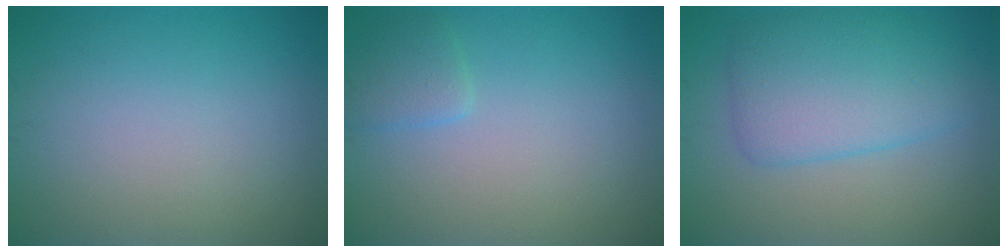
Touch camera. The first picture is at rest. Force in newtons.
{"total": 1.5, "press": 1.5, "slide": 0.2}
{"total": 5.7, "press": 5.6, "slide": 0.2}